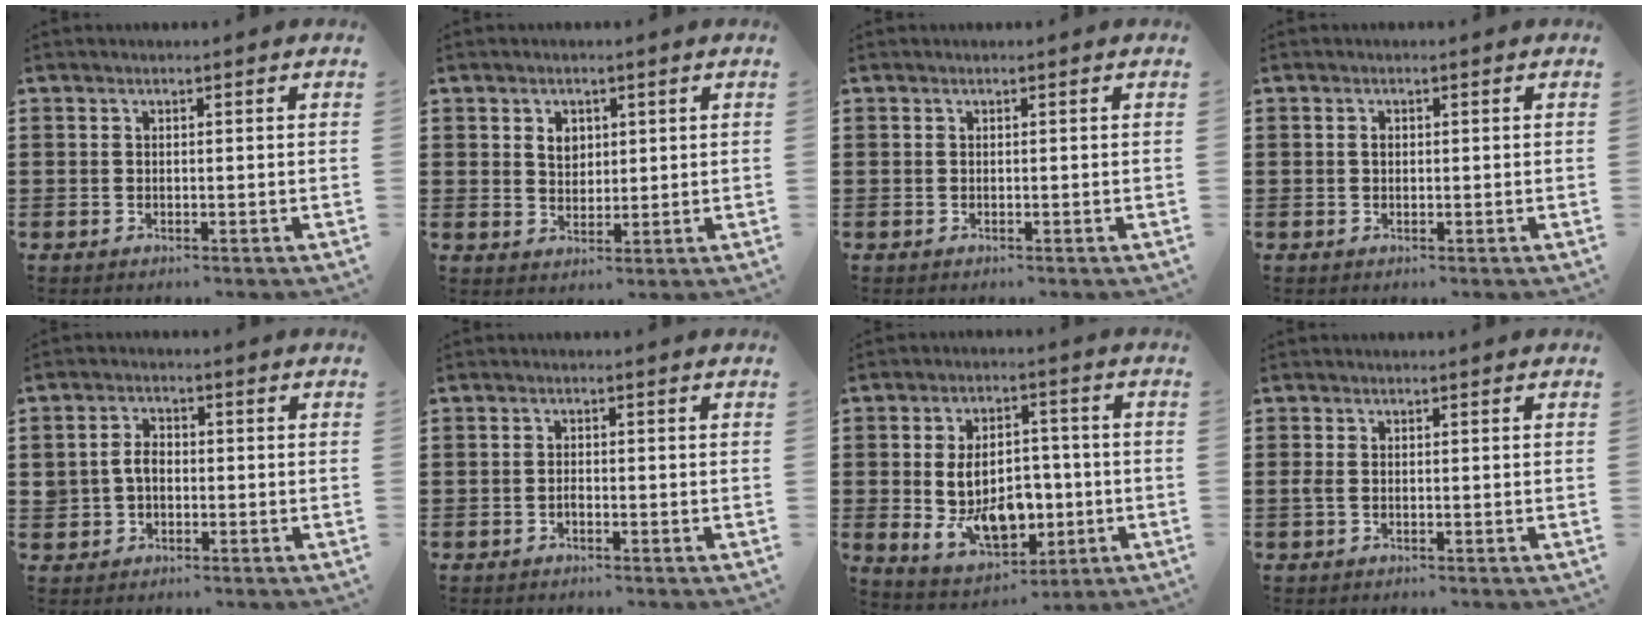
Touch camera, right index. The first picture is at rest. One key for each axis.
{"total": 2.9, "fx": 1.2, "fy": 2.2, "fz": 1.5, "tx": -0.038, "ty": 0.009, "tz": 0.022}
{"total": 0.0}
{"total": 0.9, "fx": 0.1, "fy": 0.6, "fz": 0.6, "tx": -0.015, "ty": 0.000, "tz": 0.002}
{"total": 3.1, "fx": -0.4, "fy": 2.5, "fz": 1.9, "tx": -0.050, "ty": 0.004, "tz": -0.012}
{"total": 0.9, "fx": -0.6, "fy": 0.4, "fz": 0.5, "tx": -0.012, "ty": -0.005, "tz": -0.010}
{"total": 10.7, "fx": -1.6, "fy": 6.8, "fz": 8.1, "tx": -0.137, "ty": 0.001, "tz": -0.029}
{"total": 1.0, "fx": -0.2, "fy": 0.3, "fz": 0.9, "tx": -0.026, "ty": -0.004, "tz": -0.005}